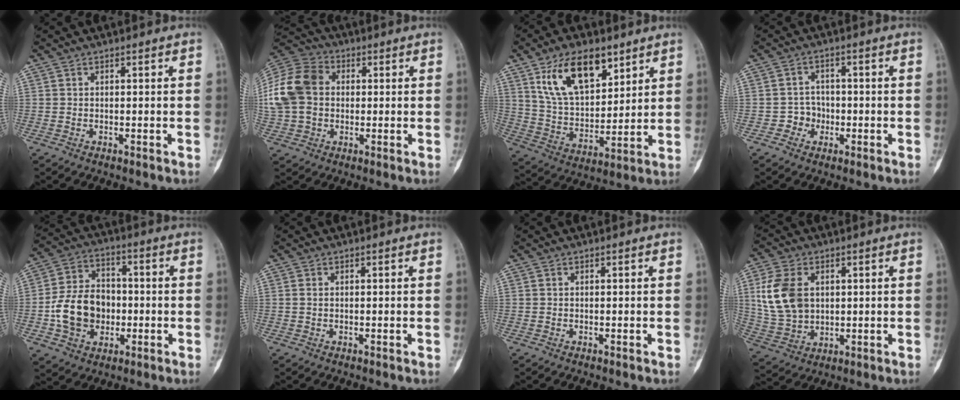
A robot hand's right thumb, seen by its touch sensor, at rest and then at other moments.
{"total": 15.6, "force": [1.4, 12.0, 9.8], "torque": [-0.199, 0.029, 0.020]}
{"total": 16.1, "force": [9.0, 8.2, 10.5], "torque": [-0.152, -0.039, 0.174]}
{"total": 3.6, "force": [-1.2, 3.3, 0.6], "torque": [0.015, 0.014, -0.025]}
{"total": 13.7, "force": [-2.2, 10.7, 8.4], "torque": [-0.126, 0.027, -0.037]}
{"total": 0.9, "force": [0.2, 0.6, 0.6], "torque": [-0.014, 0.000, 0.005]}
{"total": 0.0}
{"total": 12.5, "force": [2.7, 8.7, 8.5], "torque": [-0.163, -0.005, 0.062]}